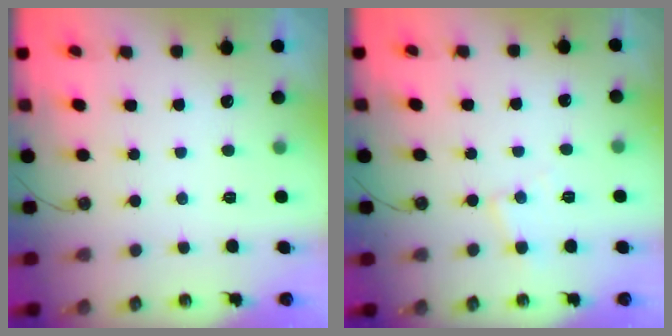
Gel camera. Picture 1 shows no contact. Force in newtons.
{"total": 6.2, "press": 6.2, "slide": 0.2}